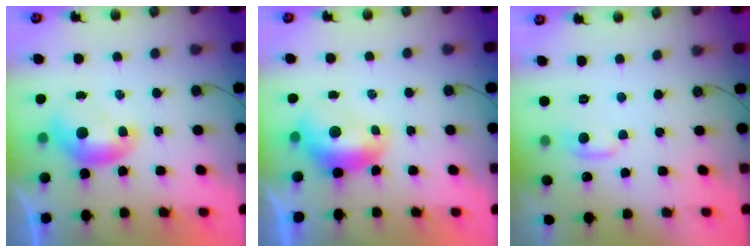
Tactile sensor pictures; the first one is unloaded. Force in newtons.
{"total": 1.6, "press": 1.4, "slide": 0.7}
{"total": 0.8, "press": 0.2, "slide": 0.8}